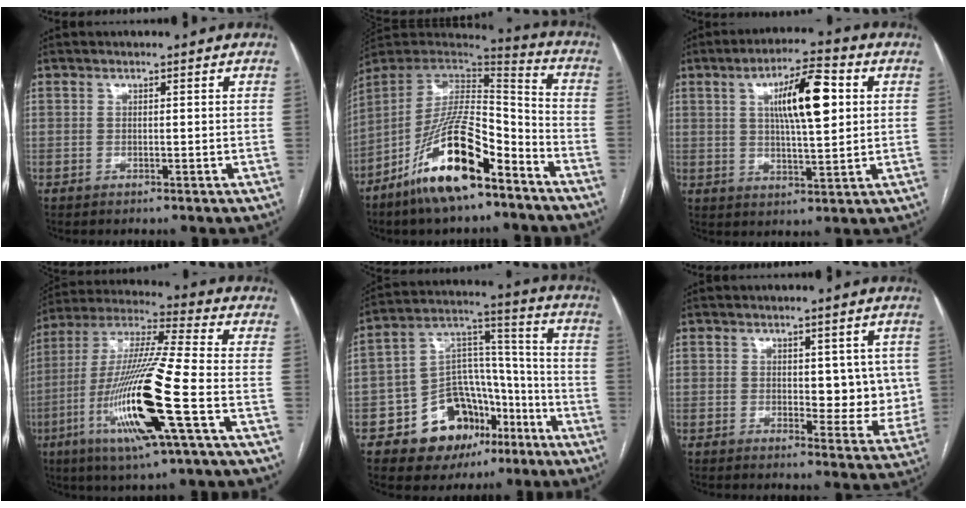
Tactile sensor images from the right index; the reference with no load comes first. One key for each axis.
{"total": 19.1, "fx": -11.6, "fy": 5.0, "fz": 14.3, "tx": -0.271, "ty": -0.008, "tz": -0.208}
{"total": 10.7, "fx": 2.8, "fy": 2.2, "fz": 10.1, "tx": -0.171, "ty": 0.013, "tz": 0.046}
{"total": 19.6, "fx": -6.4, "fy": 0.5, "fz": 18.5, "tx": -0.388, "ty": -0.024, "tz": -0.124}
{"total": 15.7, "fx": -8.7, "fy": 10.3, "fz": 8.0, "tx": -0.113, "ty": 0.058, "tz": -0.130}
{"total": 6.6, "fx": 1.0, "fy": 3.7, "fz": 5.4, "tx": -0.046, "ty": -0.001, "tz": 0.018}